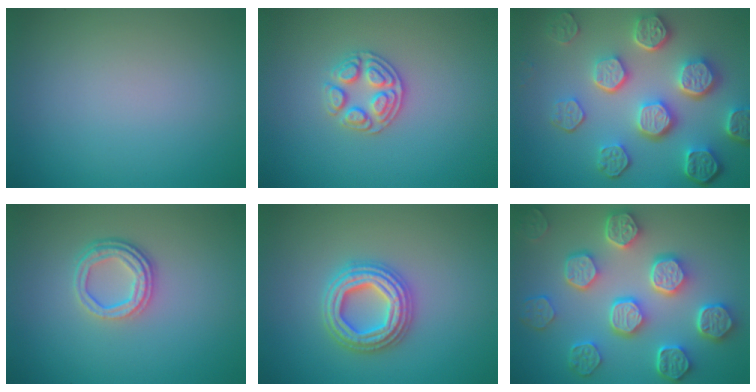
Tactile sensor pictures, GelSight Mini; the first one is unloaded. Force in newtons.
{"total": 2.9, "press": 2.7, "slide": 1.0}
{"total": 8.1, "press": 6.1, "slide": 5.3}
{"total": 3.4, "press": 2.6, "slide": 2.3}
{"total": 4.6, "press": 4.5, "slide": 0.8}
{"total": 8.0, "press": 6.3, "slide": 5.0}